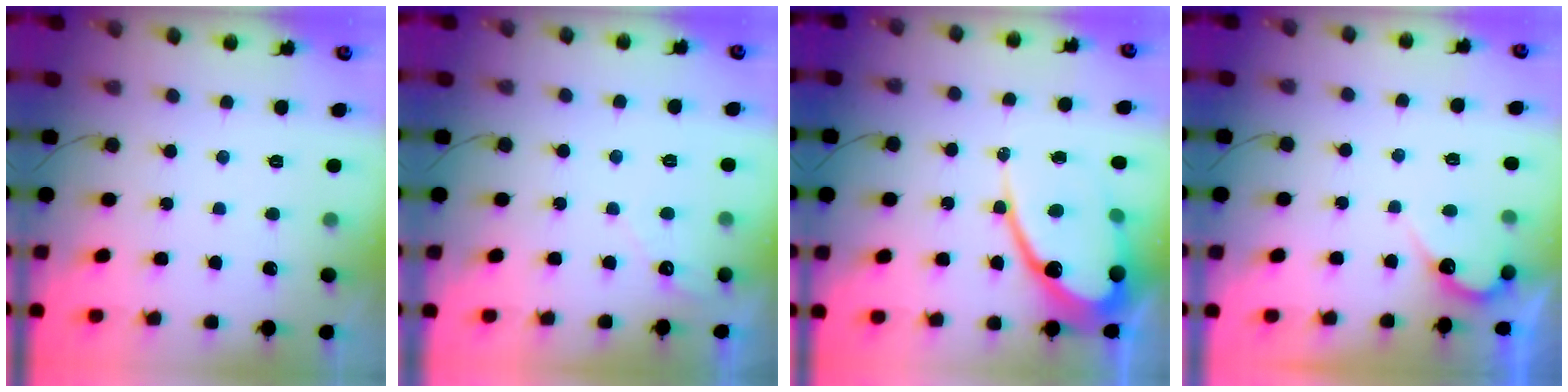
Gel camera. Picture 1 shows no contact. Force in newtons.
{"total": 2.9, "press": 2.9, "slide": 0.1}
{"total": 17.3, "press": 17.3, "slide": 1.7}
{"total": 6.1, "press": 6.1, "slide": 0.3}